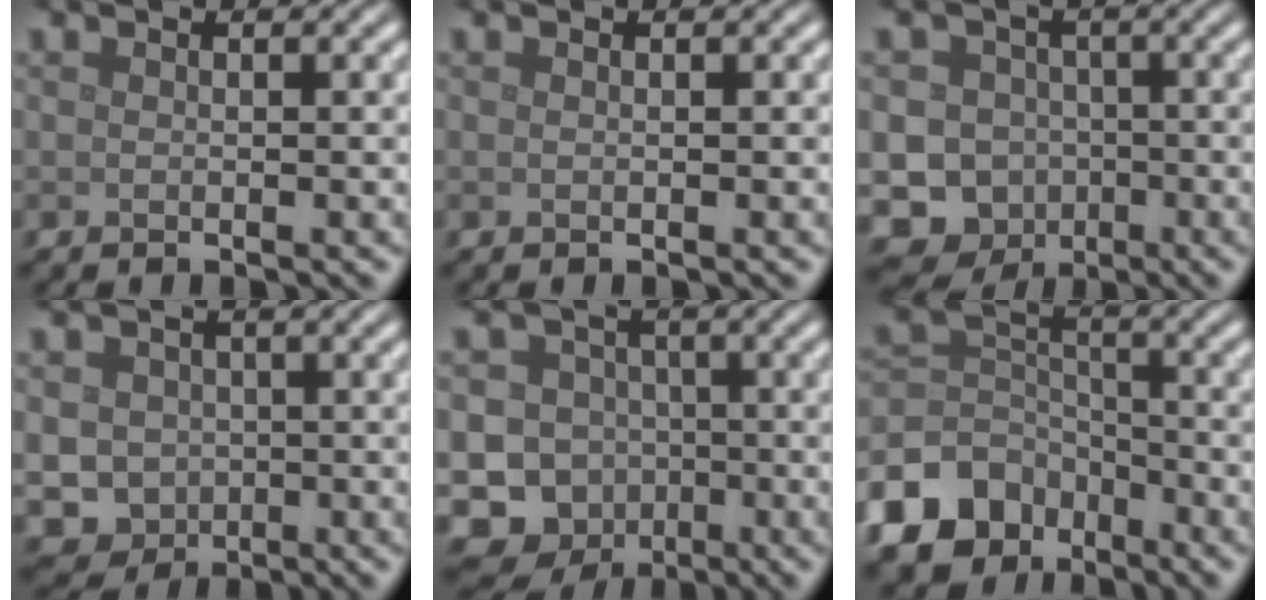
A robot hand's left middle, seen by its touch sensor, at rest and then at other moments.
{"total": 0.0}
{"total": 11.6, "force": [-4.7, 10.2, 2.8], "torque": [-0.039, -0.016, -0.108]}
{"total": 5.8, "force": [-1.1, 5.5, 1.6], "torque": [-0.032, -0.007, -0.038]}
{"total": 13.4, "force": [-6.3, 11.5, 3.0], "torque": [-0.058, -0.024, -0.122]}
{"total": 10.1, "force": [-6.6, 7.0, 3.0], "torque": [-0.081, -0.007, -0.127]}